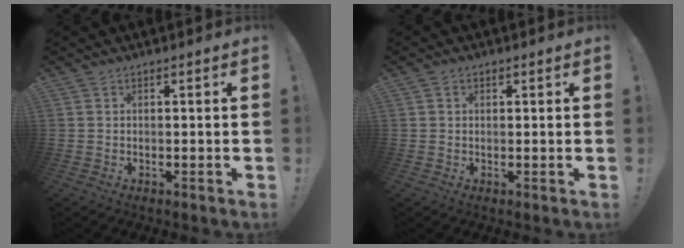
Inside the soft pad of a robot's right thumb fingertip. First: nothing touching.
{"total": 0.9, "force": [0.3, 0.8, 0.3], "torque": [-0.001, 0.001, 0.004]}